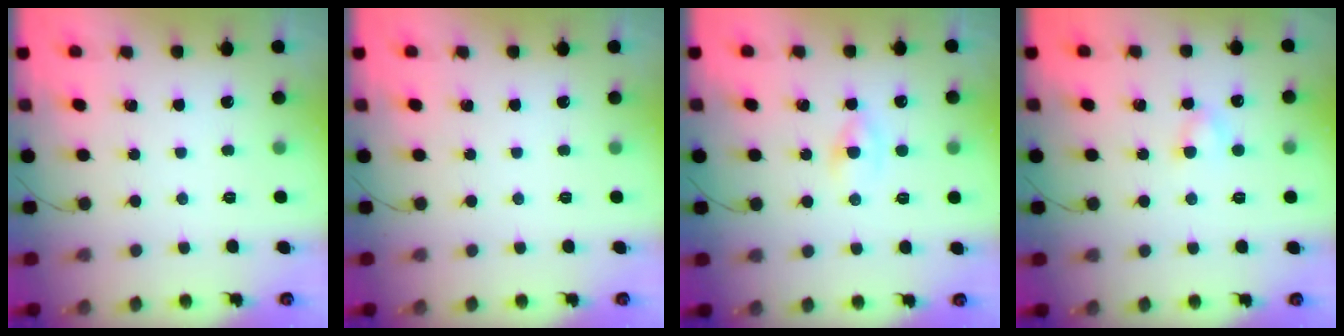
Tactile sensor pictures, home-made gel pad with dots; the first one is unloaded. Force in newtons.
{"total": 0.0}
{"total": 1.4, "press": 1.1, "slide": 0.9}
{"total": 3.1, "press": 3.0, "slide": 0.7}